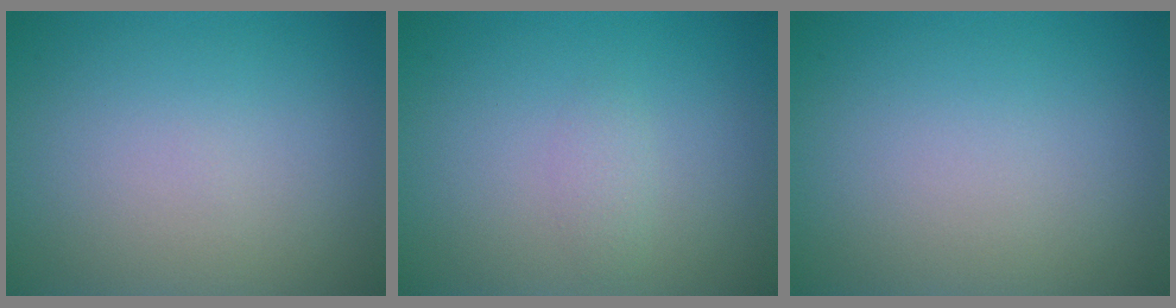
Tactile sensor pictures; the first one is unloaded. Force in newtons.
{"total": 0.8, "press": 0.8, "slide": 0.1}
{"total": 0.0}